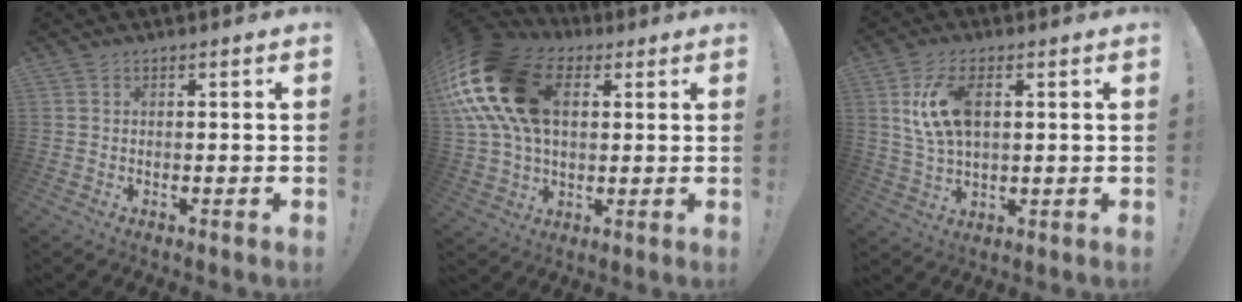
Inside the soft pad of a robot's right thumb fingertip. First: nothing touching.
{"total": 24.8, "force": [7.0, 16.3, 17.3], "torque": [-0.326, -0.011, 0.133]}
{"total": 11.4, "force": [2.8, 6.1, 9.3], "torque": [-0.182, 0.003, 0.052]}